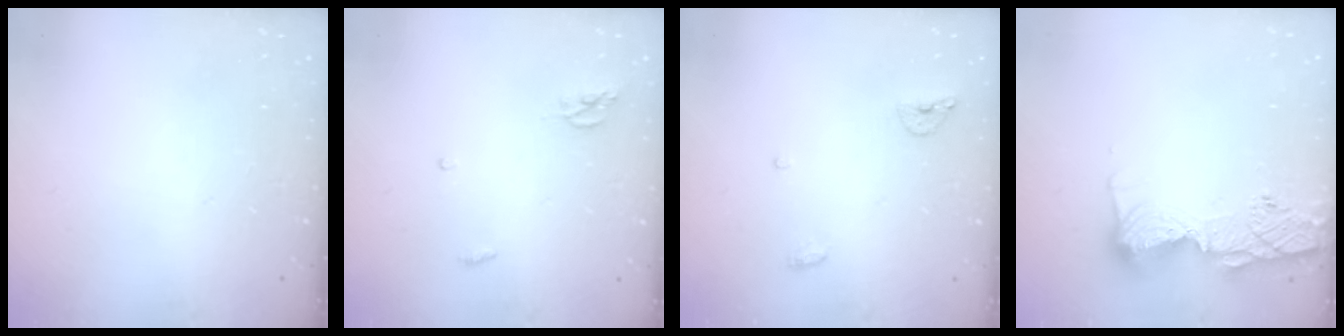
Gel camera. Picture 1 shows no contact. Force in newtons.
{"total": 3.9, "press": 3.8, "slide": 0.3}
{"total": 6.2, "press": 6.1, "slide": 1.1}
{"total": 14.3, "press": 14.2, "slide": 1.3}